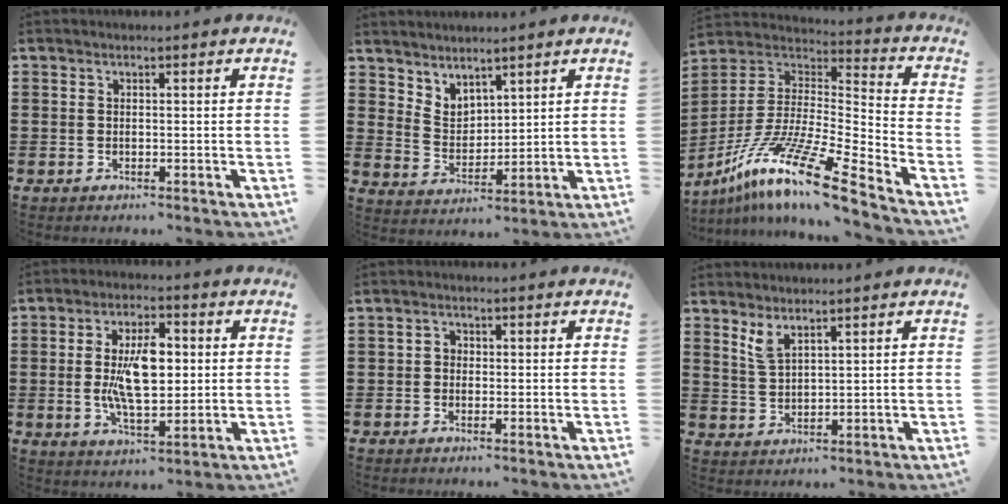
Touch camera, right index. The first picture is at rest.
{"total": 4.1, "force": [3.7, 1.6, -0.3], "torque": [-0.010, -0.010, 0.072]}
{"total": 15.0, "force": [-10.9, 1.2, 10.2], "torque": [-0.198, 0.014, -0.208]}
{"total": 9.6, "force": [0.4, 4.3, 8.6], "torque": [-0.166, -0.002, 0.000]}
{"total": 1.3, "force": [-0.3, 1.2, 0.5], "torque": [-0.013, 0.005, -0.007]}
{"total": 3.2, "force": [2.4, 1.1, 1.9], "torque": [-0.043, 0.003, 0.044]}